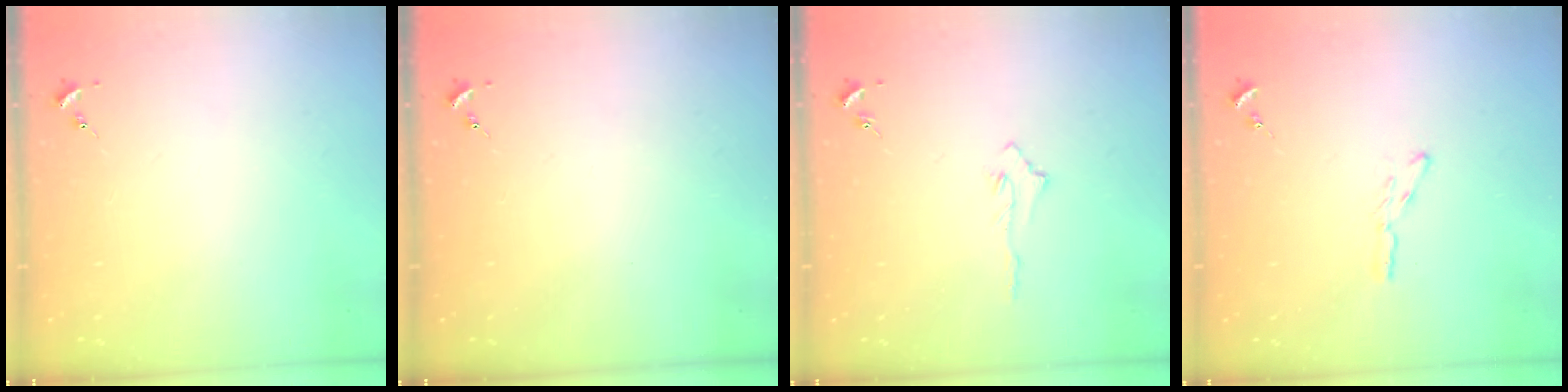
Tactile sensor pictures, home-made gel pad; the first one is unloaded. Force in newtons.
{"total": 0.0}
{"total": 3.2, "press": 3.2, "slide": 0.4}
{"total": 4.0, "press": 4.0, "slide": 0.4}